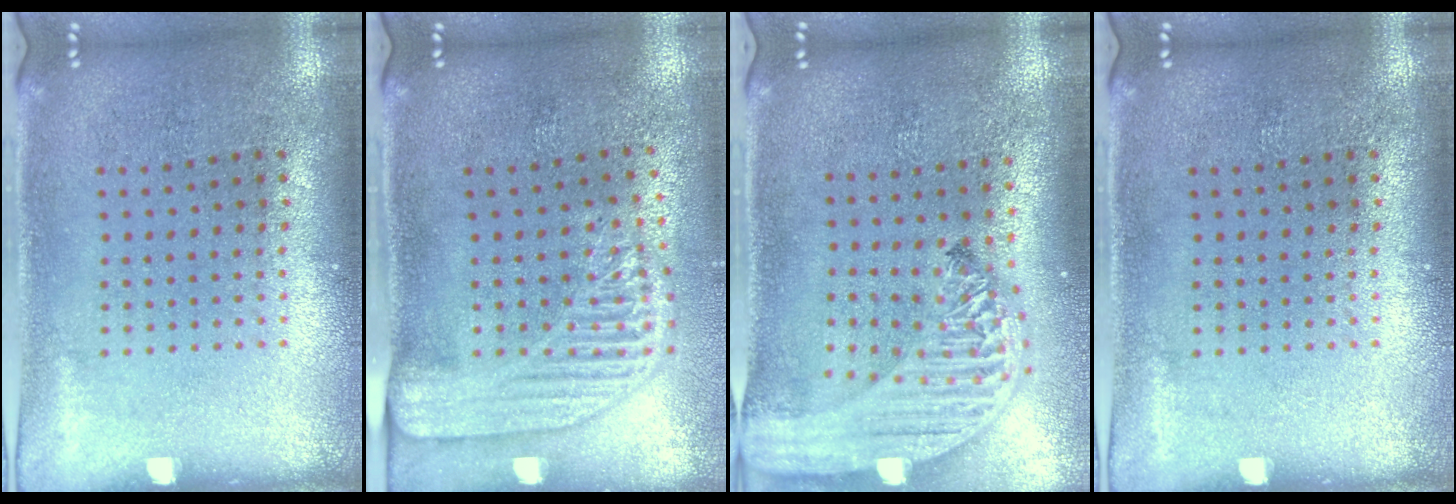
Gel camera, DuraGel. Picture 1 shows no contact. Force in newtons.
{"total": 2.2, "press": 1.8, "slide": 1.3}
{"total": 3.2, "press": 2.5, "slide": 2.0}
{"total": 0.0}